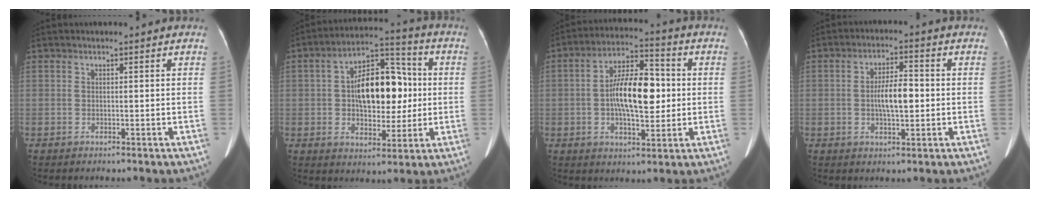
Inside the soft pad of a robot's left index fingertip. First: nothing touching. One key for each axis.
{"total": 13.3, "fx": 0.6, "fy": 6.9, "fz": 11.3, "tx": -0.188, "ty": 0.034, "tz": 0.015}
{"total": 11.9, "fx": -0.2, "fy": 4.8, "fz": 10.9, "tx": -0.199, "ty": 0.020, "tz": -0.001}
{"total": 5.9, "fx": -0.6, "fy": 1.9, "fz": 5.6, "tx": -0.108, "ty": 0.008, "tz": -0.008}